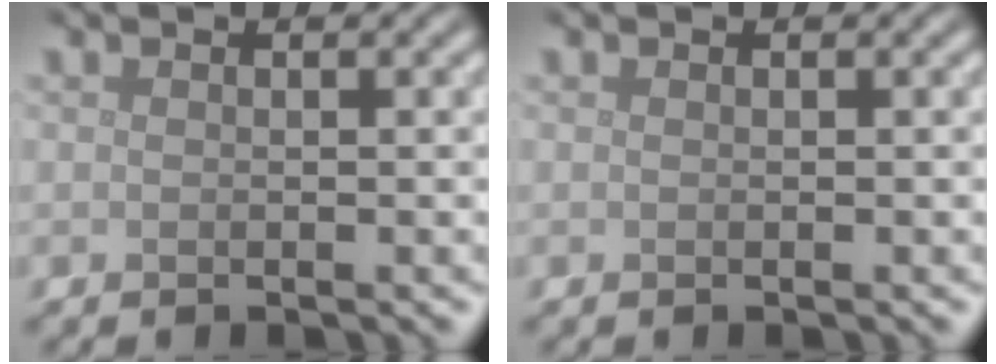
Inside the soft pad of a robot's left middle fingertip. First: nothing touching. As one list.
[{"total": 0.0}]